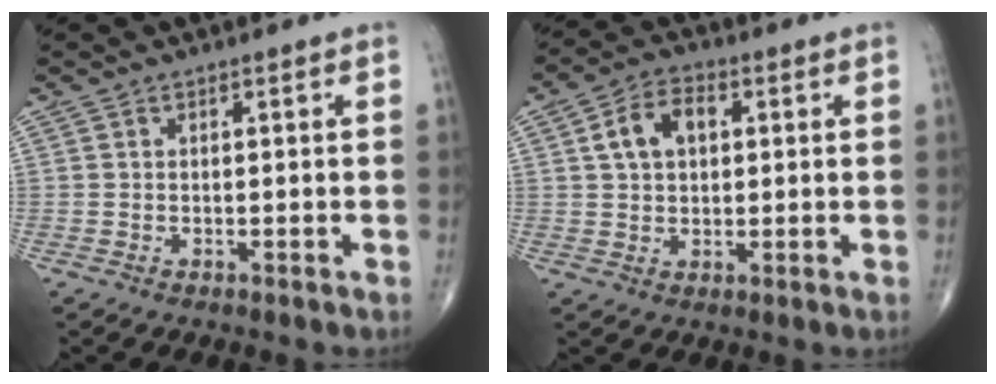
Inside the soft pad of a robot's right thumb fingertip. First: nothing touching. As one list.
[{"total": 7.5, "force": [1.9, 4.9, 5.4], "torque": [-0.083, 0.013, 0.028]}]